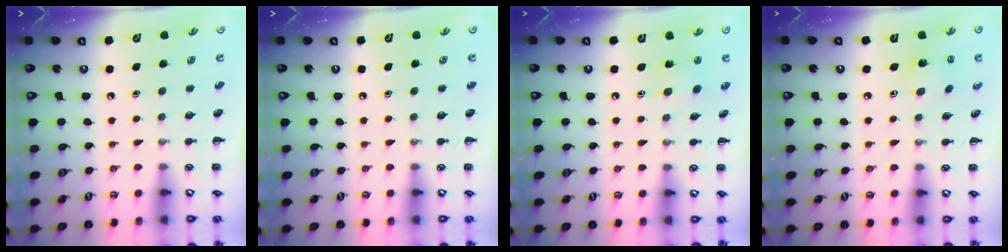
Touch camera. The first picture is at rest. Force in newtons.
{"total": 0.0}
{"total": 3.5, "press": 3.3, "slide": 1.0}
{"total": 2.4, "press": 2.2, "slide": 0.8}